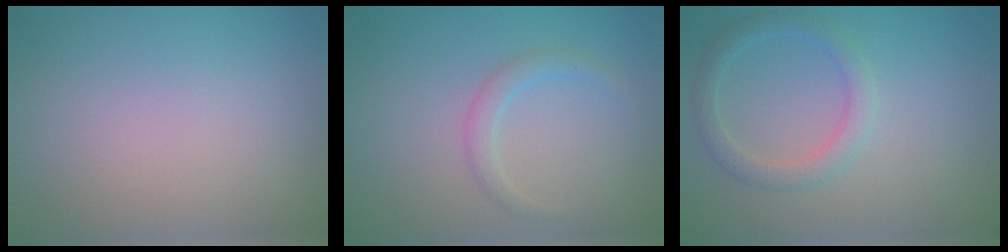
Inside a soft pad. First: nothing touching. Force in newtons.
{"total": 1.5, "press": 1.5, "slide": 0.1}
{"total": 2.3, "press": 2.3, "slide": 0.1}